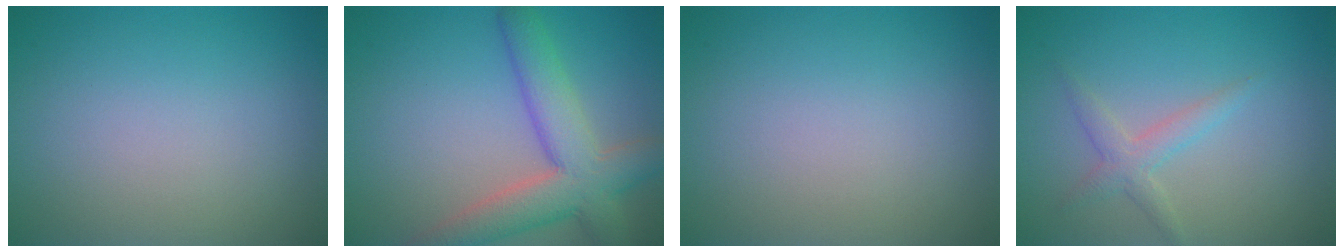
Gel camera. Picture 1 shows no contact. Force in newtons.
{"total": 6.8, "press": 6.8, "slide": 0.4}
{"total": 0.0}
{"total": 2.0, "press": 2.0, "slide": 0.0}